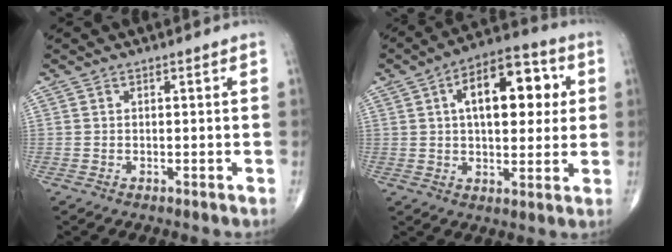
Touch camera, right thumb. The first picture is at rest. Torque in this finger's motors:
{"motor_torque": [1.16, 3.85, 1.52, 0.29, 0.14]}